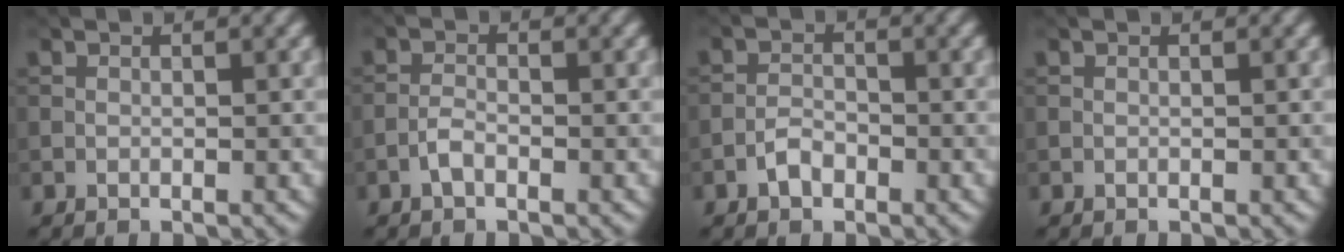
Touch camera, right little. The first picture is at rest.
{"total": 1.4, "force": [-0.9, 0.5, 1.0], "torque": [-0.022, 0.003, -0.021]}
{"total": 1.8, "force": [-1.1, 0.9, 1.0], "torque": [-0.016, 0.005, -0.024]}
{"total": 0.0}